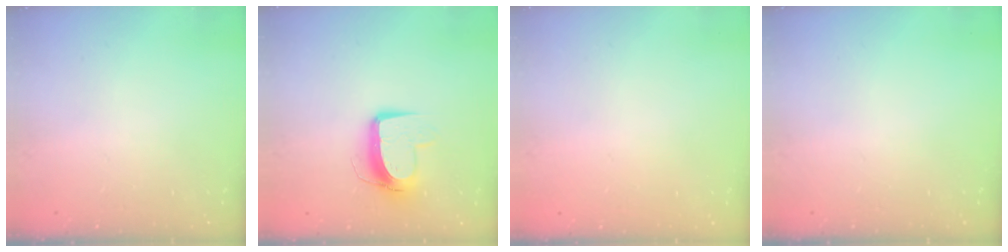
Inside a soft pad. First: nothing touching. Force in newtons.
{"total": 10.6, "press": 10.6, "slide": 0.6}
{"total": 0.0}
{"total": 0.0}